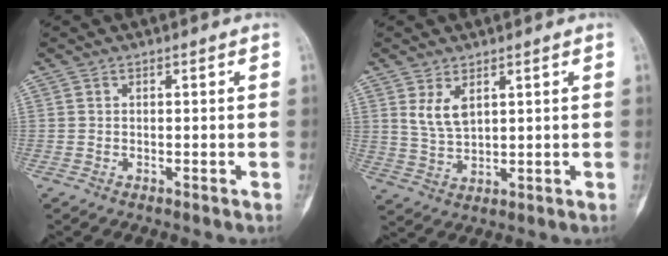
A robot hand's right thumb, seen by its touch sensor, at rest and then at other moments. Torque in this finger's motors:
{"motor_torque": [-0.24, 0.46, 0.30, 0.26, 0.06]}